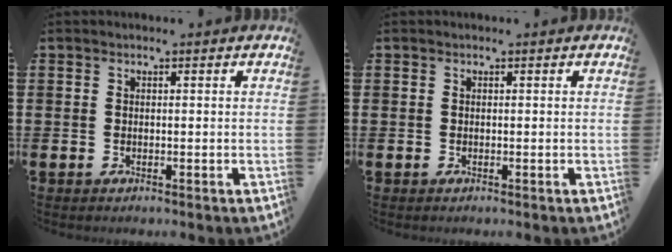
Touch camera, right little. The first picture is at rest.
{"total": 0.0}